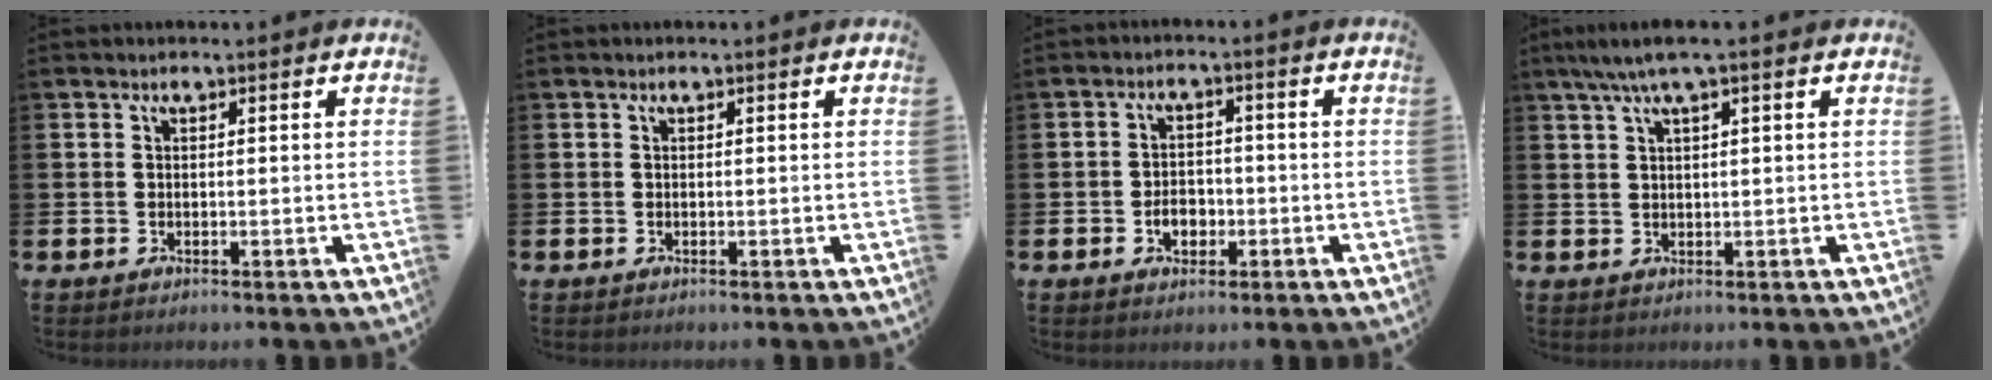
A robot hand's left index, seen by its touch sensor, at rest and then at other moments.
{"total": 0.0}
{"total": 3.2, "force": [-1.1, 2.4, 1.9], "torque": [-0.017, -0.006, -0.027]}
{"total": 3.4, "force": [2.0, 0.2, 2.7], "torque": [-0.061, 0.007, 0.037]}